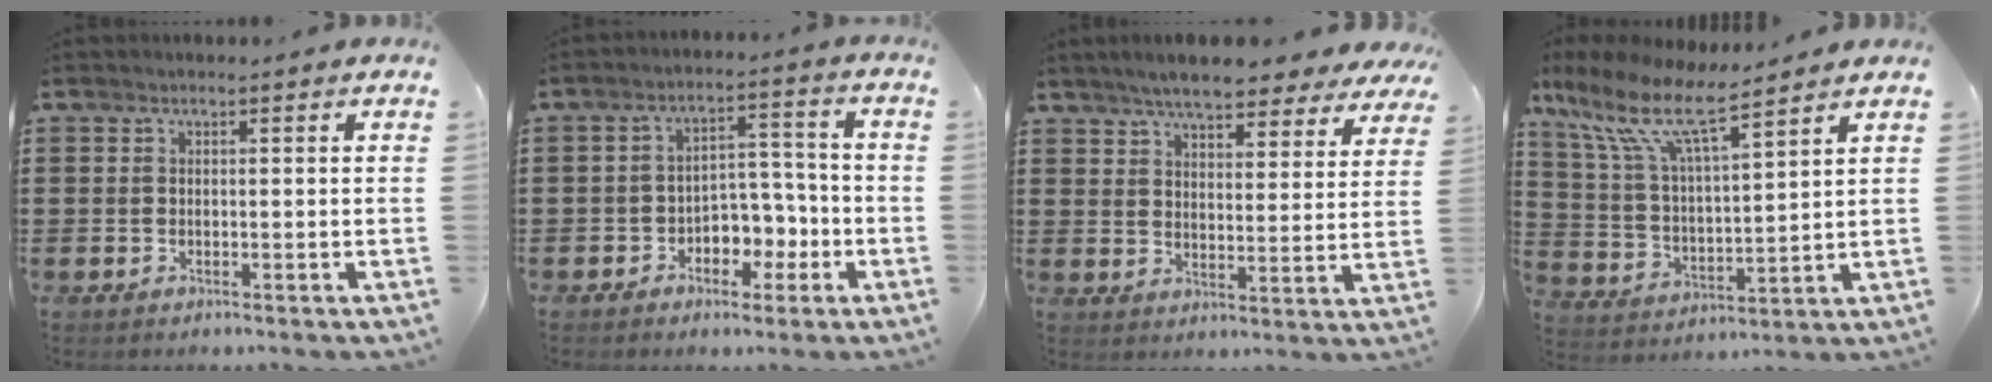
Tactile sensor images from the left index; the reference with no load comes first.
{"total": 5.0, "force": [-2.5, 3.5, 2.4], "torque": [-0.042, 0.008, -0.052]}
{"total": 6.1, "force": [5.7, 0.7, 2.0], "torque": [-0.062, -0.020, 0.101]}
{"total": 11.1, "force": [8.0, 2.5, 7.2], "torque": [-0.175, -0.039, 0.137]}